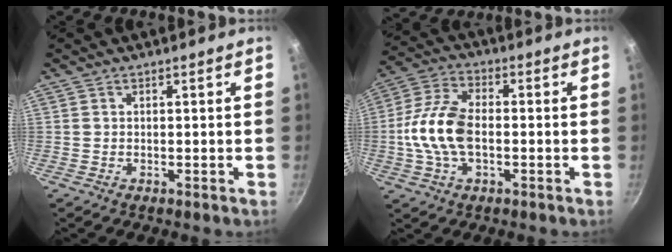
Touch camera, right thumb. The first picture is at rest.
{"total": 12.2, "force": [-1.4, 6.8, 10.1], "torque": [-0.198, 0.029, -0.037]}